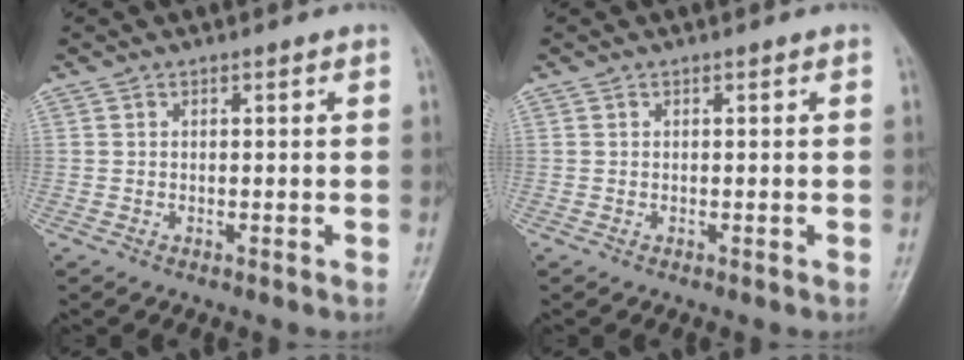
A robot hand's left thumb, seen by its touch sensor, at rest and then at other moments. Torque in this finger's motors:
{"motor_torque": [0.07, -0.05, -0.04, -0.19, 0.00]}